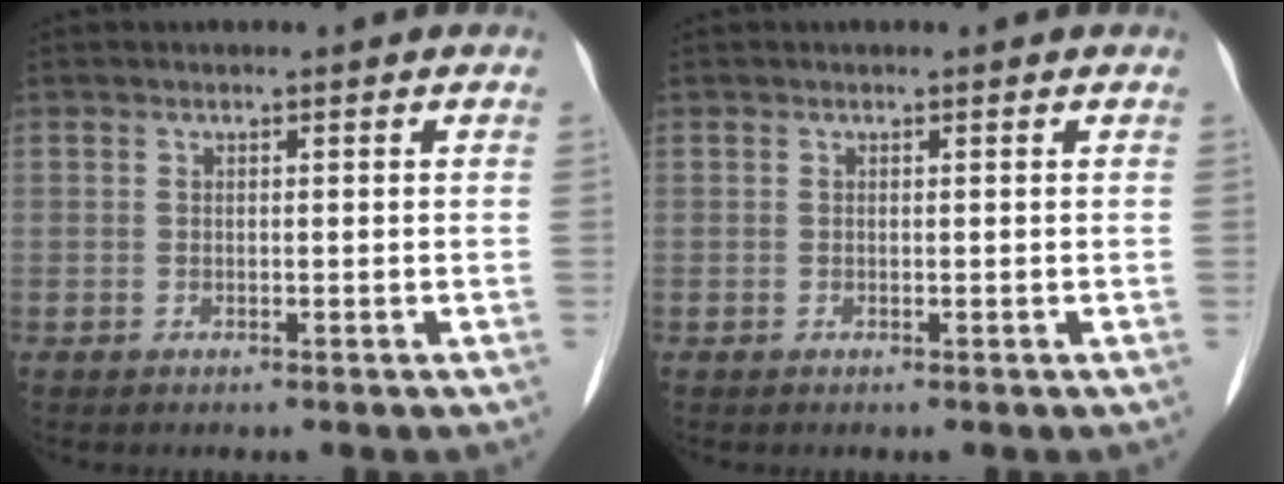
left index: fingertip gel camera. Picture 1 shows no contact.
{"total": 0.0}